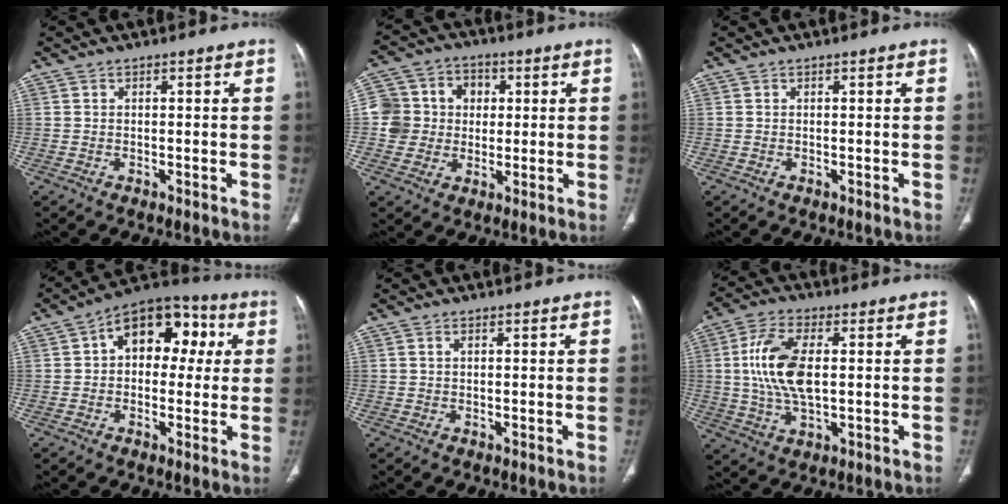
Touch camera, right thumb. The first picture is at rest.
{"total": 10.9, "force": [0.8, 10.2, 3.5], "torque": [-0.035, 0.020, 0.012]}
{"total": 0.0}
{"total": 14.2, "force": [3.0, 9.5, 10.2], "torque": [-0.096, 0.034, 0.031]}
{"total": 0.7, "force": [0.3, 0.4, 0.5], "torque": [-0.012, 0.002, 0.005]}
{"total": 12.3, "force": [1.2, 6.1, 10.7], "torque": [-0.223, 0.003, 0.024]}